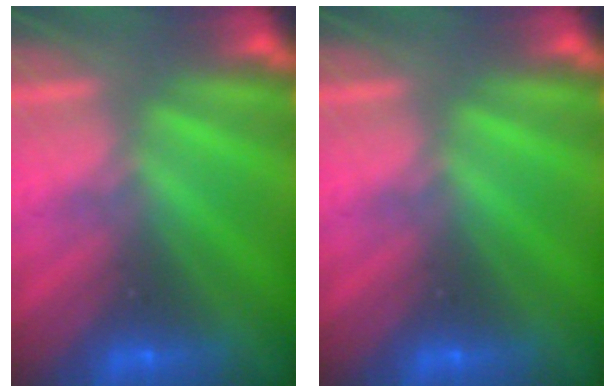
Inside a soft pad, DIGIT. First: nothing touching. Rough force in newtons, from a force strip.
{"total": 0.0}